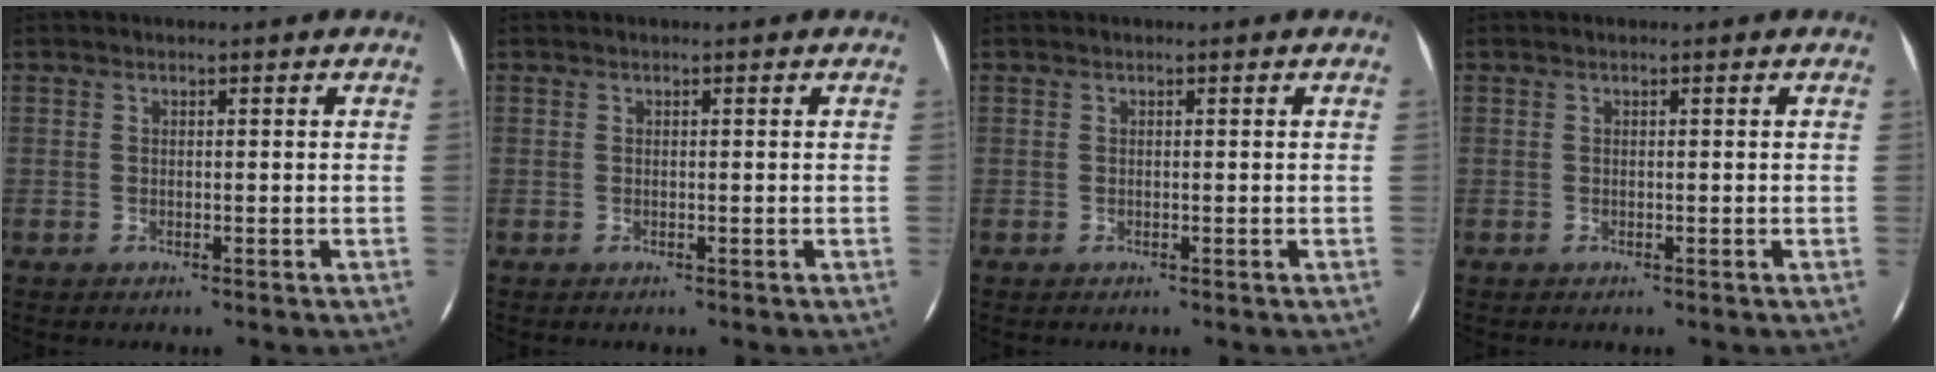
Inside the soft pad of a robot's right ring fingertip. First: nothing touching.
{"total": 0.0}
{"total": 0.0}
{"total": 0.0}